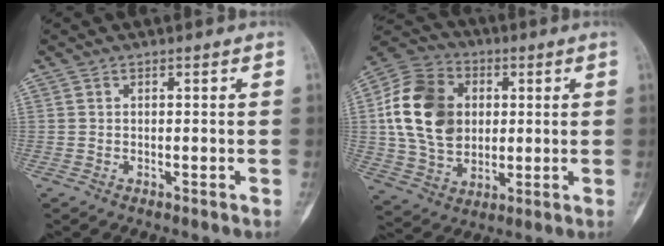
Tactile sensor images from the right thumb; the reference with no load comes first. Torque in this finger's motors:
{"motor_torque": [0.23, 1.97, 0.52, -0.52, 0.32]}